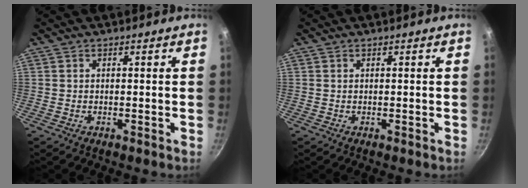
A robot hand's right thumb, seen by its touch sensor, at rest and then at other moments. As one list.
[{"total": 0.0}]